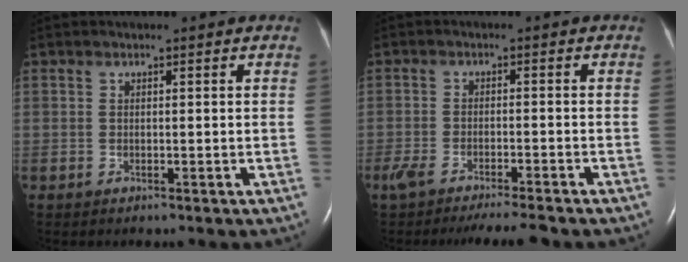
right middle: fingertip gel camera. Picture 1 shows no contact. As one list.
[{"total": 9.7, "force": [-8.4, 0.8, 4.8], "torque": [-0.073, -0.012, -0.128]}]